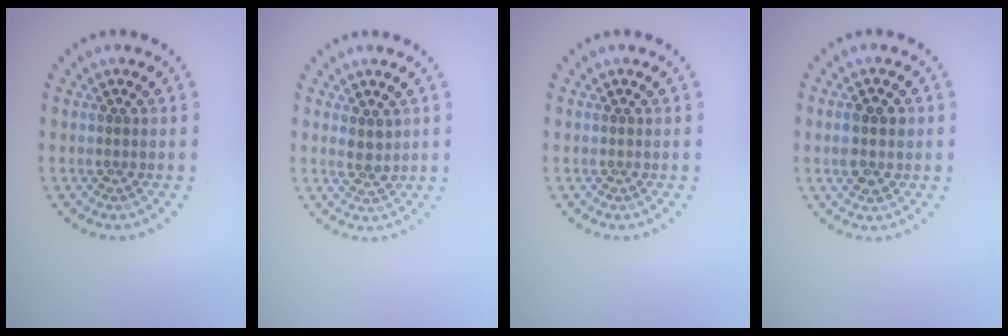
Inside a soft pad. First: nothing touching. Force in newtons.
{"total": 1.6, "press": 1.4, "slide": 0.7}
{"total": 0.0}
{"total": 2.6, "press": 2.6, "slide": 0.2}